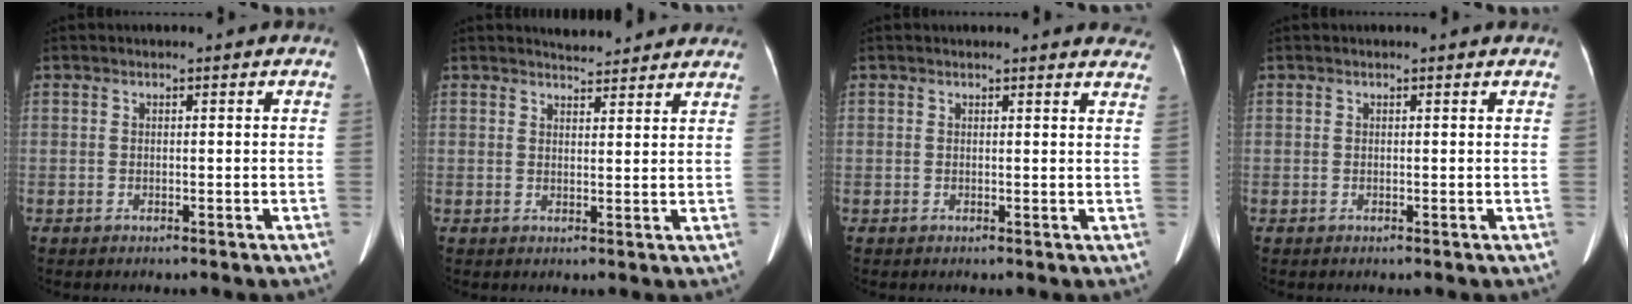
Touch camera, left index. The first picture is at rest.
{"total": 6.2, "force": [5.9, 1.4, 1.2], "torque": [-0.013, 0.010, 0.061]}
{"total": 7.9, "force": [7.7, 1.3, 1.3], "torque": [0.010, -0.018, 0.051]}
{"total": 1.5, "force": [1.5, 0.2, 0.3], "torque": [-0.013, 0.005, 0.010]}